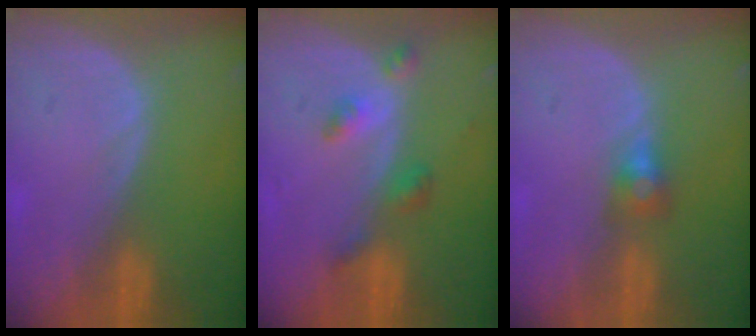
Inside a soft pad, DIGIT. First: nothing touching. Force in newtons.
{"total": 4.2, "press": 3.9, "slide": 1.6}
{"total": 2.8, "press": 2.5, "slide": 1.3}